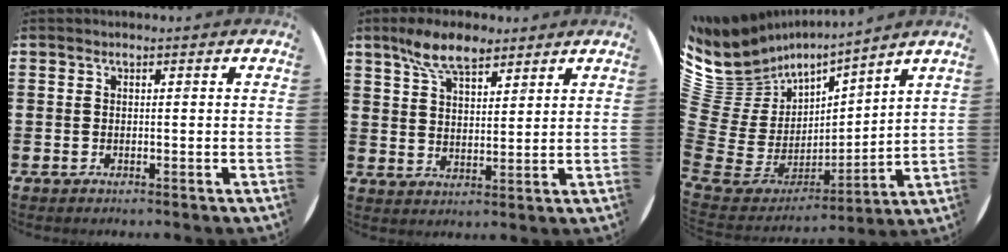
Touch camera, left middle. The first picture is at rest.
{"total": 7.6, "force": [5.8, 3.1, 3.8], "torque": [-0.081, -0.005, 0.106]}
{"total": 8.3, "force": [5.5, 6.1, -0.1], "torque": [-0.071, -0.064, 0.103]}